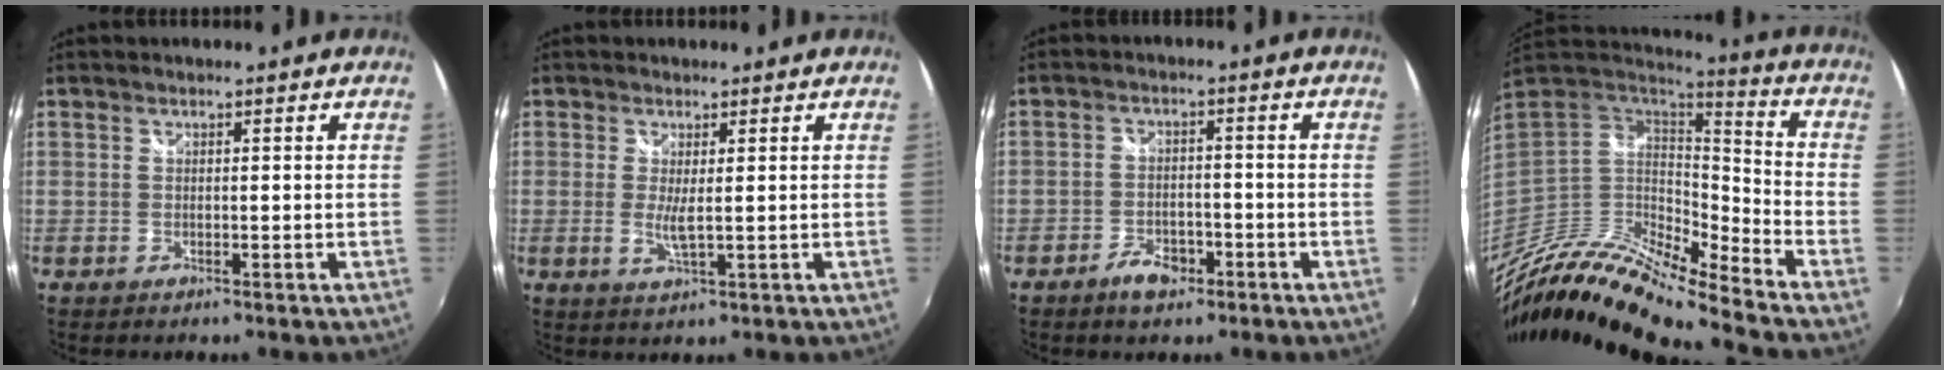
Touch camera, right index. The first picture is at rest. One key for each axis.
{"total": 3.0, "fx": 0.2, "fy": 0.3, "fz": 3.0, "tx": -0.060, "ty": -0.009, "tz": 0.001}
{"total": 5.1, "fx": -3.5, "fy": 2.7, "fz": 2.6, "tx": -0.065, "ty": 0.002, "tz": -0.056}
{"total": 20.0, "fx": -16.1, "fy": 3.0, "fz": 11.3, "tx": -0.215, "ty": -0.035, "tz": -0.315}